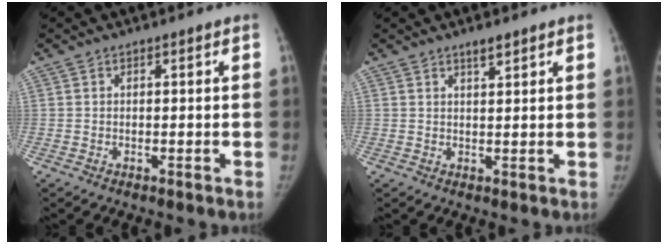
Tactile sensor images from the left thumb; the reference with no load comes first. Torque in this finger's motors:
{"motor_torque": [0.30, -0.02, 0.09, 0.37, 0.08]}